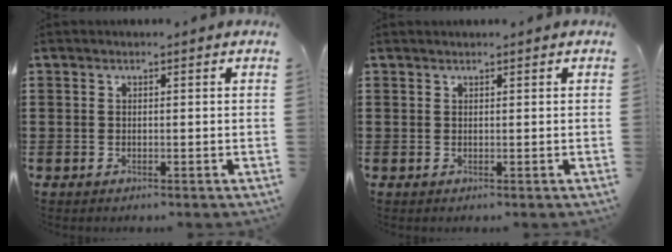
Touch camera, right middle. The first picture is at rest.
{"total": 0.8, "force": [0.8, 0.1, -0.1], "torque": [0.000, 0.001, 0.015]}